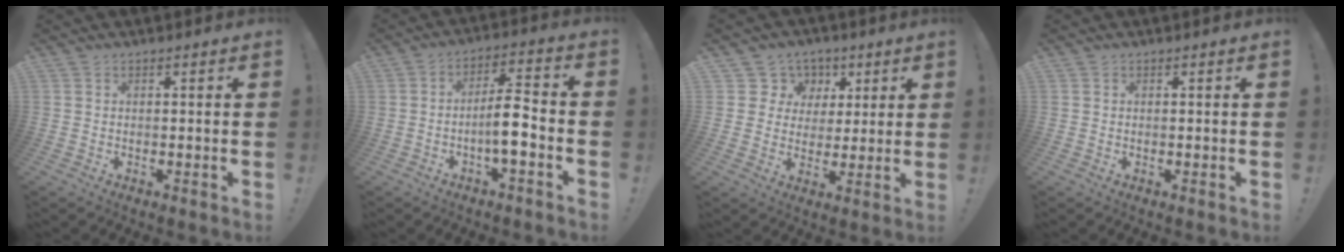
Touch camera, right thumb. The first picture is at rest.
{"total": 10.1, "force": [-3.0, 2.8, 9.2], "torque": [-0.172, 0.019, -0.056]}
{"total": 8.2, "force": [2.8, 7.5, 1.5], "torque": [-0.019, -0.019, 0.057]}
{"total": 0.0}